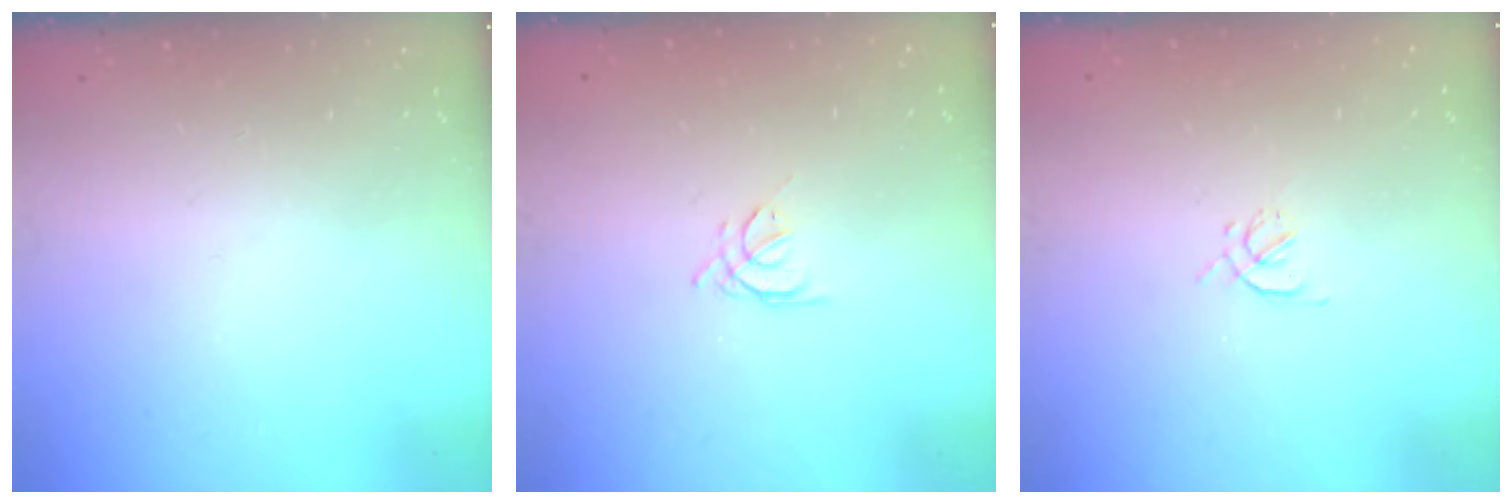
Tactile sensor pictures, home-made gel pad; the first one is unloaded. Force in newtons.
{"total": 2.5, "press": 2.4, "slide": 0.5}
{"total": 1.2, "press": 1.2, "slide": 0.4}